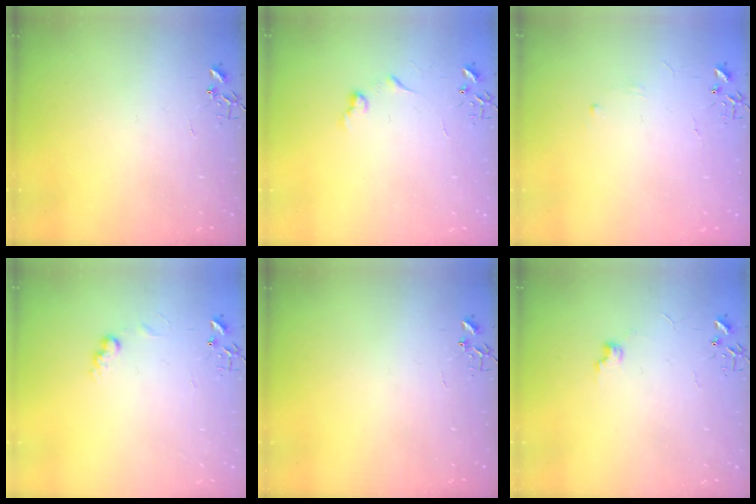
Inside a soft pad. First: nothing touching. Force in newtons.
{"total": 6.3, "press": 6.3, "slide": 0.5}
{"total": 2.9, "press": 2.8, "slide": 0.5}
{"total": 6.6, "press": 6.5, "slide": 0.9}
{"total": 0.0}
{"total": 5.9, "press": 5.9, "slide": 0.7}